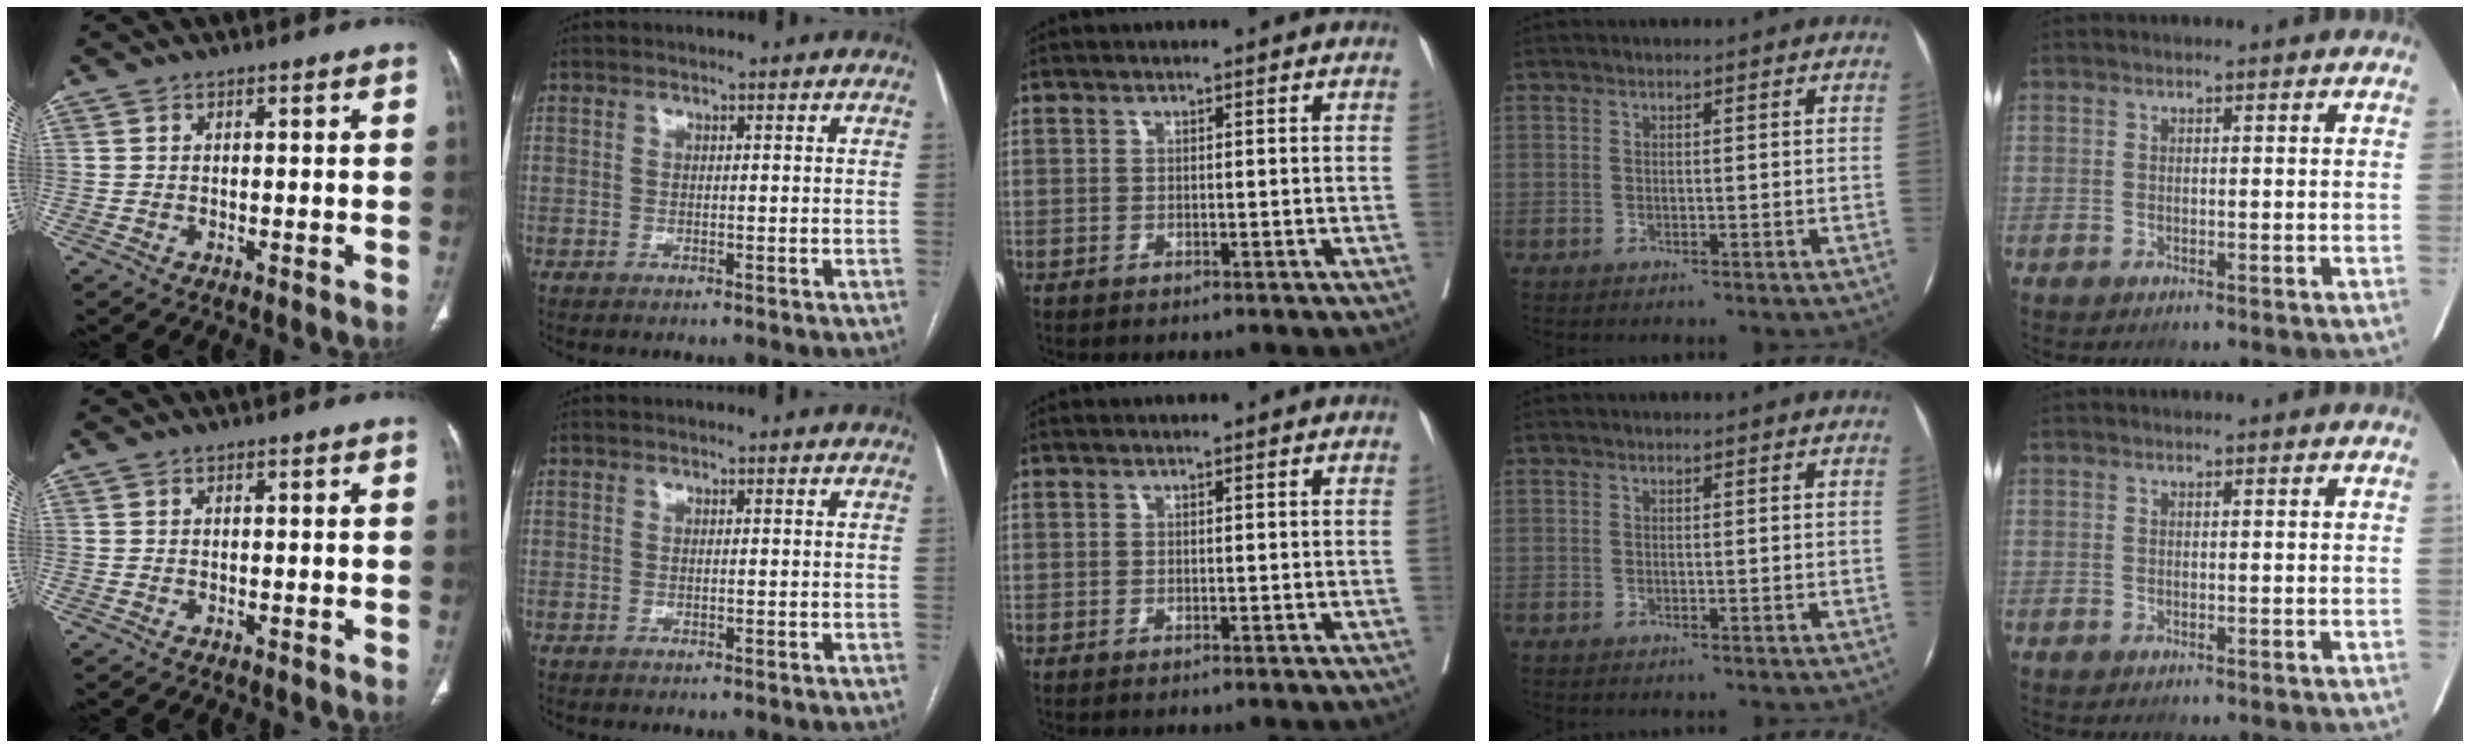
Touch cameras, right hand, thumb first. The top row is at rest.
{}